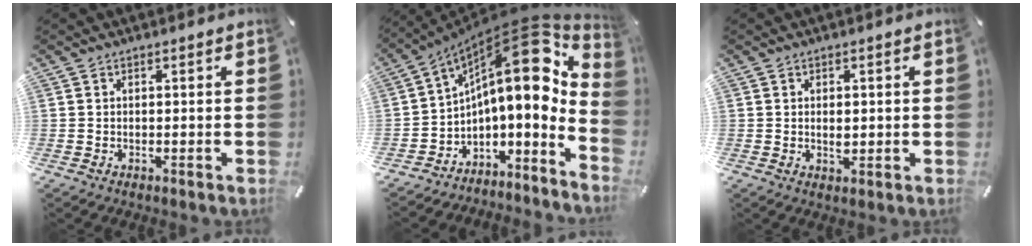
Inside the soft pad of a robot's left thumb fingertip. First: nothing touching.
{"total": 18.2, "force": [8.0, 8.2, 14.2], "torque": [-0.198, -0.083, 0.130]}
{"total": 2.1, "force": [0.2, 1.3, 1.6], "torque": [-0.025, -0.002, 0.002]}